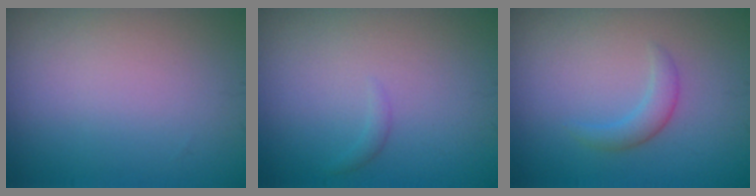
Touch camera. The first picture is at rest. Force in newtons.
{"total": 0.6, "press": 0.6, "slide": 0.1}
{"total": 1.7, "press": 1.7, "slide": 0.2}